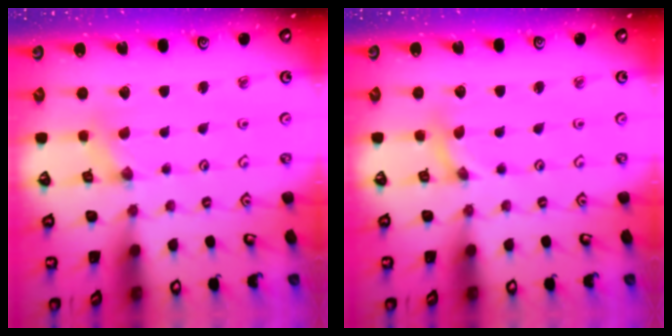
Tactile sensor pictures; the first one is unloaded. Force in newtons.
{"total": 0.0}